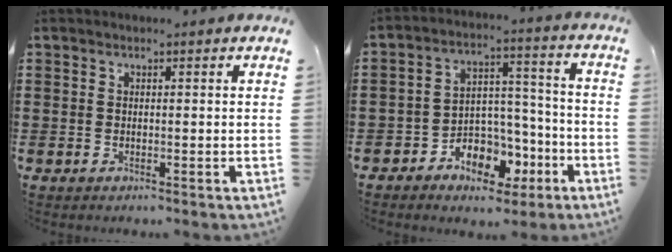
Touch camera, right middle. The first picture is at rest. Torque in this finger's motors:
{"motor_torque": [2.14, 0.00, 0.72, 0.10]}